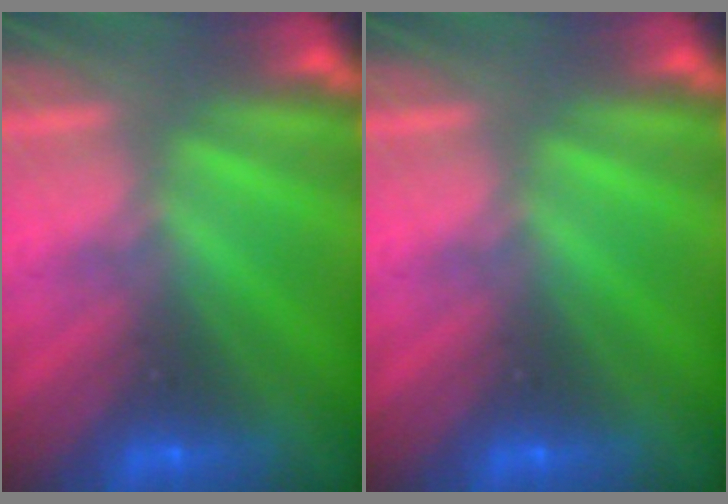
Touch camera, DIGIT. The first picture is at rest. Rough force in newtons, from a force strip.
{"total": 0.0}